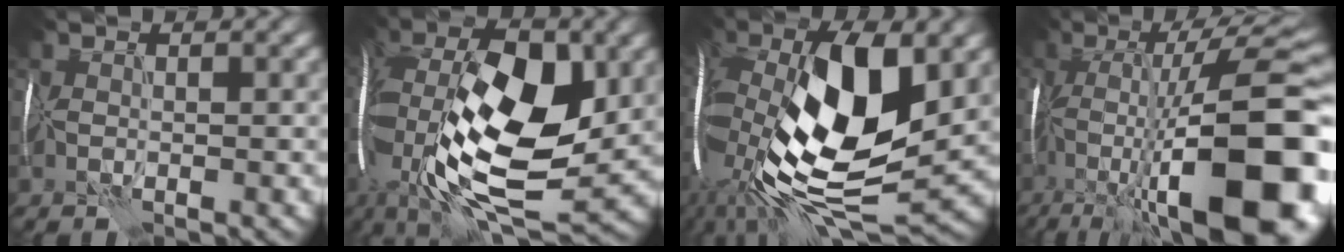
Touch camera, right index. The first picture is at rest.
{"total": 17.6, "force": [-0.6, 8.9, 15.1], "torque": [-0.308, 0.009, -0.017]}
{"total": 18.6, "force": [-0.1, 8.7, 16.5], "torque": [-0.317, -0.003, -0.004]}
{"total": 17.3, "force": [-4.7, 4.9, 15.9], "torque": [-0.238, 0.032, -0.075]}